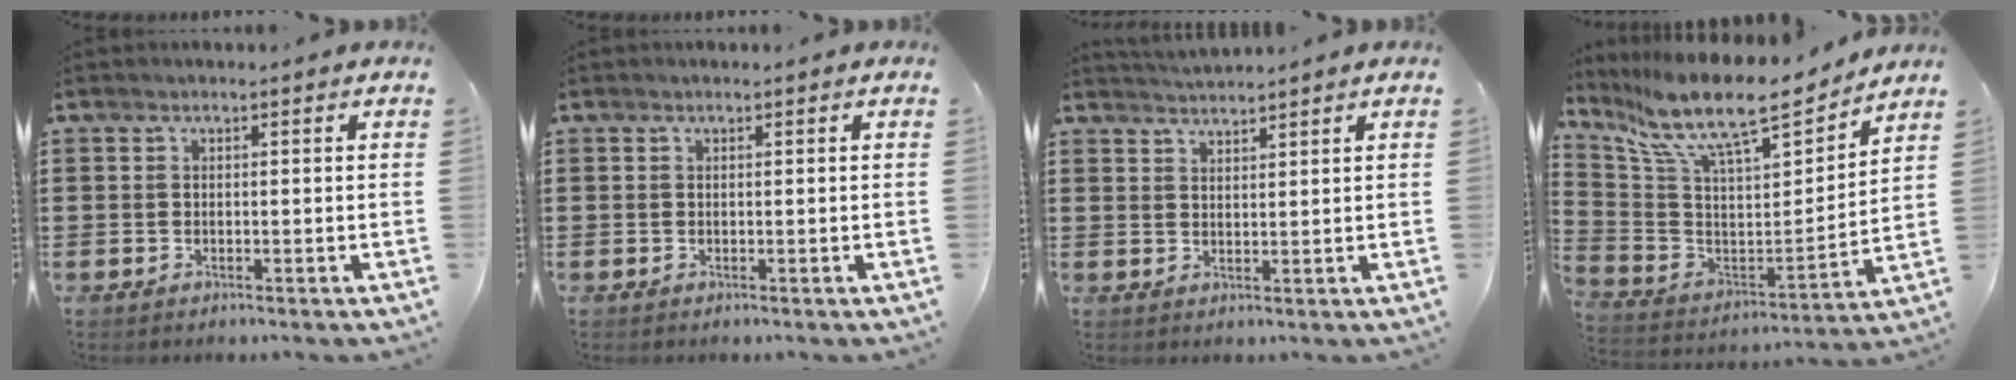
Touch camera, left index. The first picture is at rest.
{"total": 0.0}
{"total": 2.3, "force": [2.2, -0.3, -0.1], "torque": [-0.004, -0.005, 0.043]}
{"total": 12.7, "force": [10.1, 2.6, 7.2], "torque": [-0.172, -0.067, 0.172]}